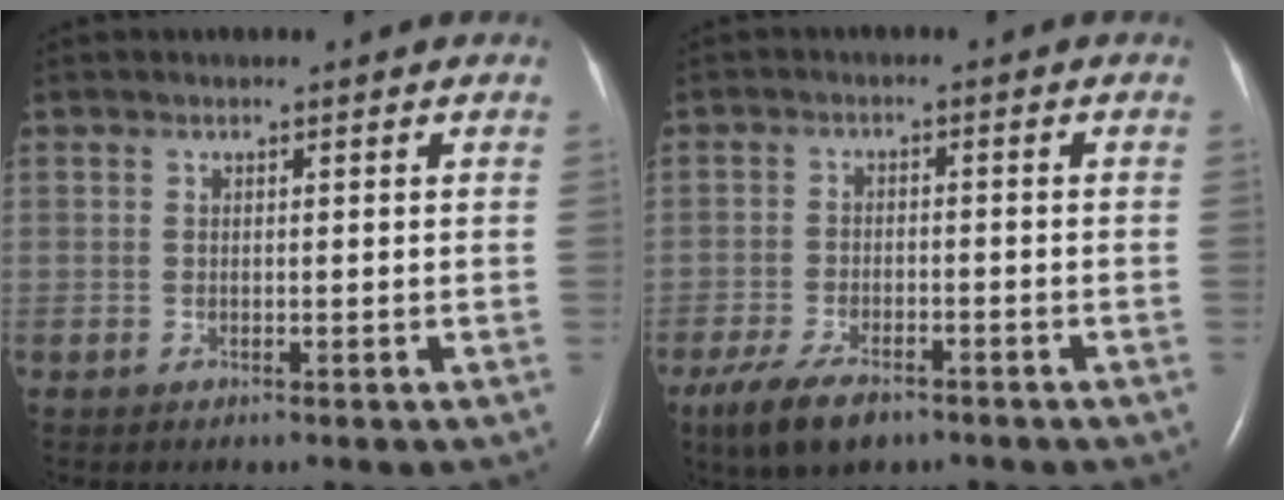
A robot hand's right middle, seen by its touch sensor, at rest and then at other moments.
{"total": 7.5, "force": [-5.3, 2.8, 4.5], "torque": [-0.094, -0.011, -0.091]}